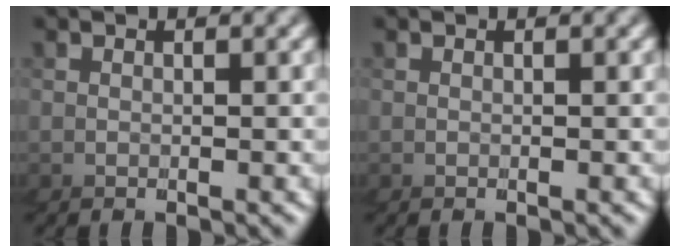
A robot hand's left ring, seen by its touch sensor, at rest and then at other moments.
{"total": 0.0}